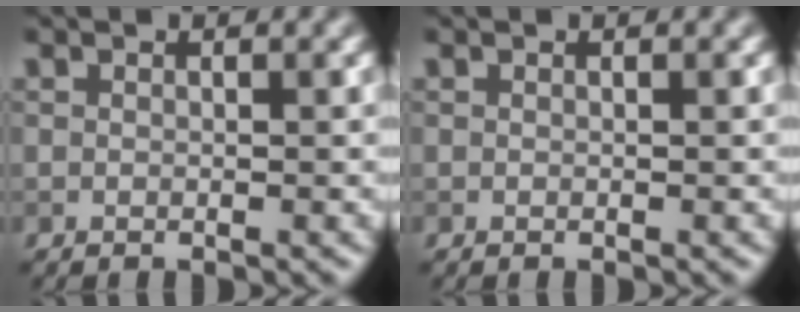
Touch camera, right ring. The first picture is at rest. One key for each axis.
{"total": 0.0}